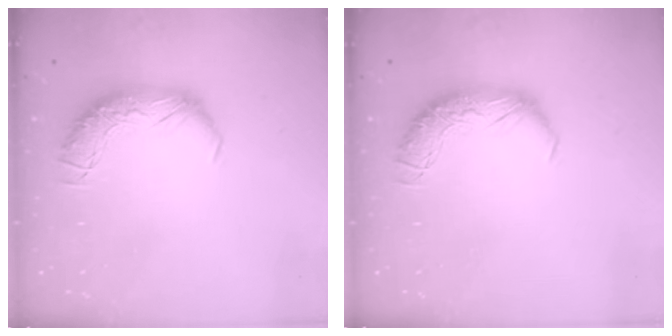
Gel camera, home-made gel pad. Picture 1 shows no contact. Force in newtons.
{"total": 0.0}